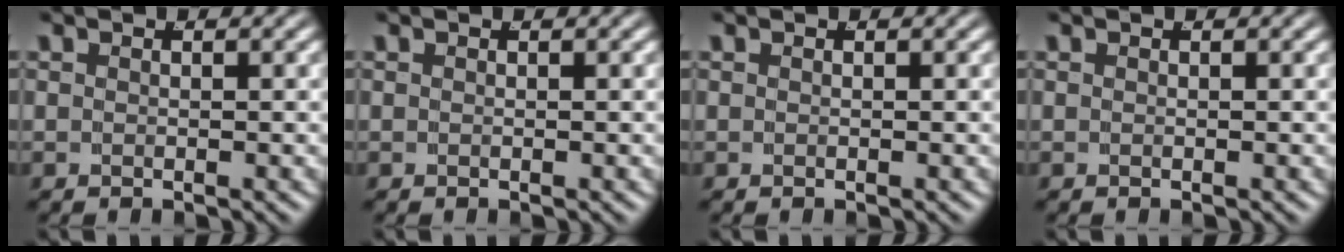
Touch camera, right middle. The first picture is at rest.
{"total": 0.0}
{"total": 0.0}
{"total": 0.0}